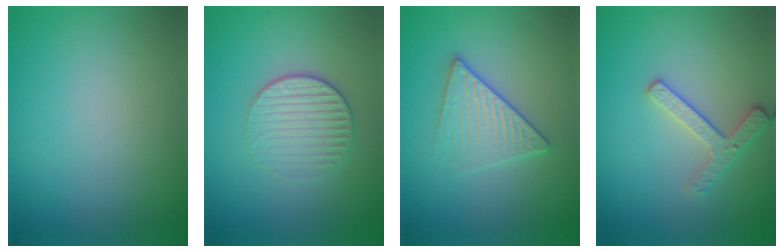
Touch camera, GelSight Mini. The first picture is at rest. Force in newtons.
{"total": 3.1, "press": 2.7, "slide": 1.5}
{"total": 3.3, "press": 3.0, "slide": 1.3}
{"total": 2.4, "press": 2.3, "slide": 0.5}